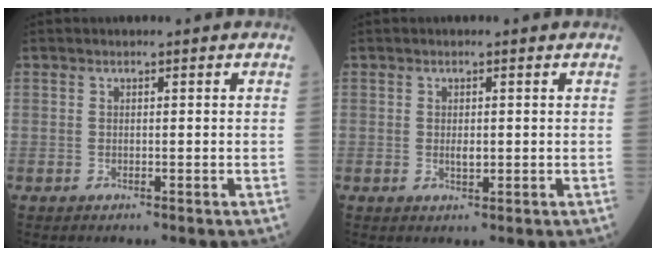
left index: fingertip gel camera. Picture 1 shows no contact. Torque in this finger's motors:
{"motor_torque": [0.54, -0.10, 0.02, 0.01]}